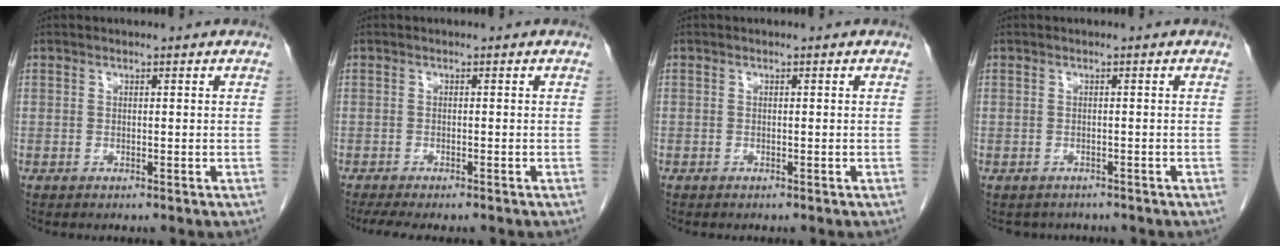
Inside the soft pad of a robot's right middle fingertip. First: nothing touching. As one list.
[{"total": 6.4, "force": [-5.3, 1.4, 3.3], "torque": [-0.044, -0.010, -0.079]}, {"total": 0.0}, {"total": 2.7, "force": [-2.4, 1.4, 0.0], "torque": [-0.003, 0.001, -0.033]}]